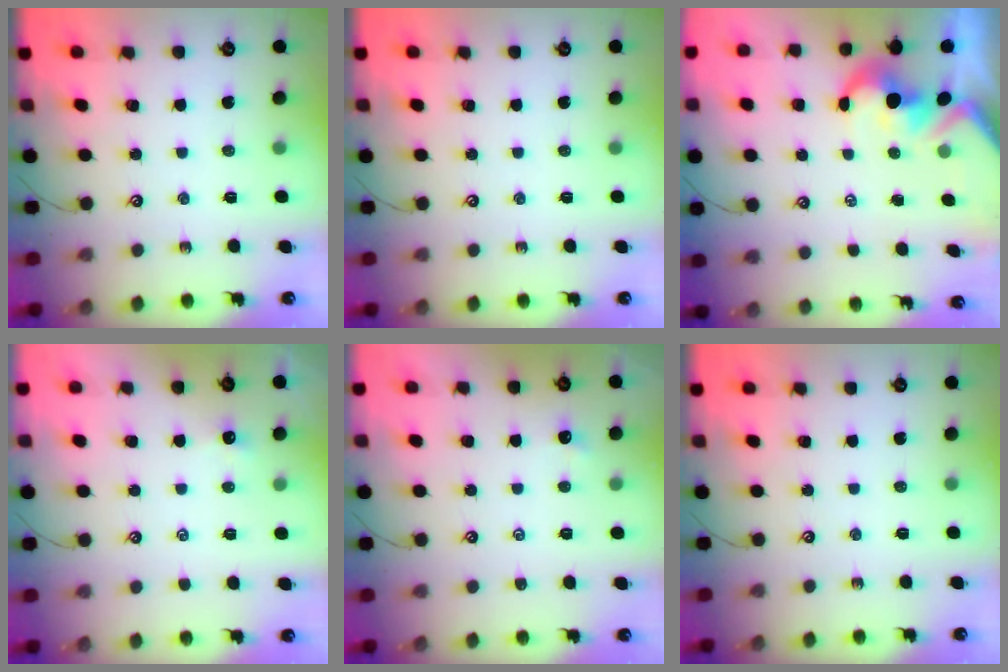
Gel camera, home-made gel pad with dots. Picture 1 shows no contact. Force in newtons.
{"total": 0.0}
{"total": 3.2, "press": 3.0, "slide": 1.2}
{"total": 1.0, "press": 0.9, "slide": 0.4}
{"total": 0.7, "press": 0.6, "slide": 0.3}
{"total": 0.0}